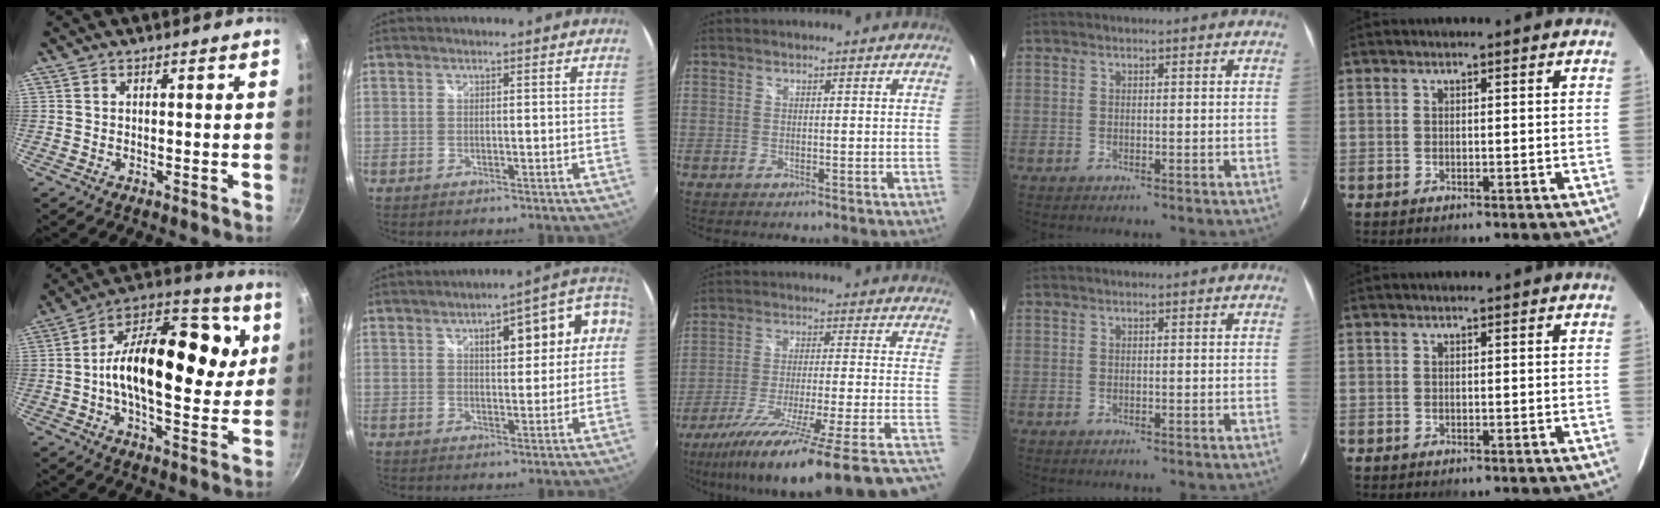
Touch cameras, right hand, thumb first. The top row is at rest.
{"thumb": {"total": 24.2, "force": [3.3, 13.3, 20.0], "torque": [-0.296, 0.015, 0.026]}, "index": {"total": 10.9, "force": [2.0, 4.5, 9.7], "torque": [-0.125, 0.040, 0.040]}, "middle": {"total": 31.3, "force": [-25.0, -0.1, 18.8], "torque": [-0.247, -0.098, -0.365]}}